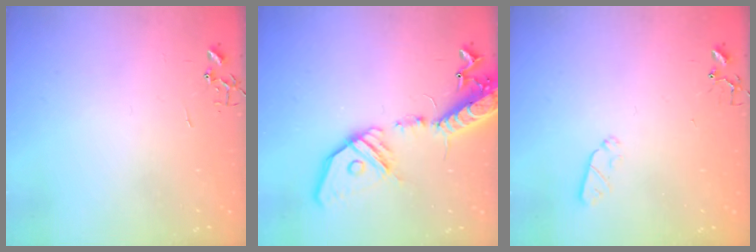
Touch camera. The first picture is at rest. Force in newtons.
{"total": 19.7, "press": 19.4, "slide": 3.9}
{"total": 4.2, "press": 4.1, "slide": 1.0}